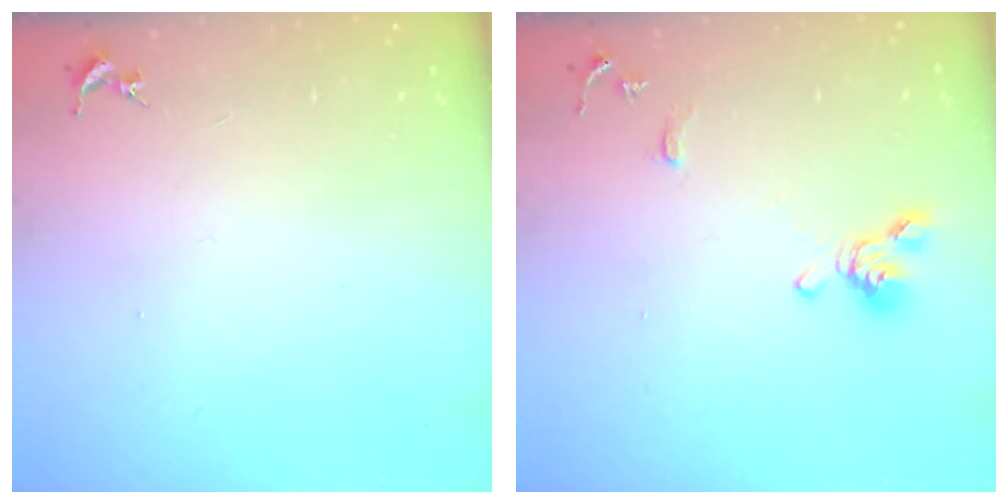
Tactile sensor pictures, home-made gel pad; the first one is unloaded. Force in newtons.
{"total": 11.3, "press": 11.2, "slide": 1.3}